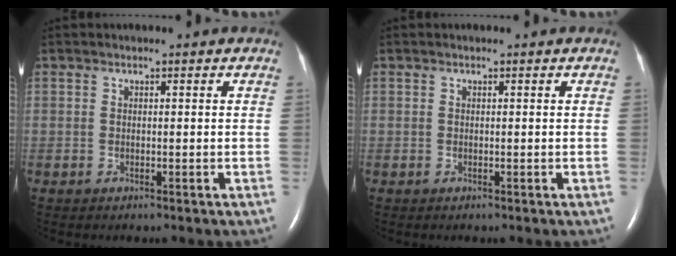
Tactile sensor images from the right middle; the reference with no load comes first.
{"total": 0.0}